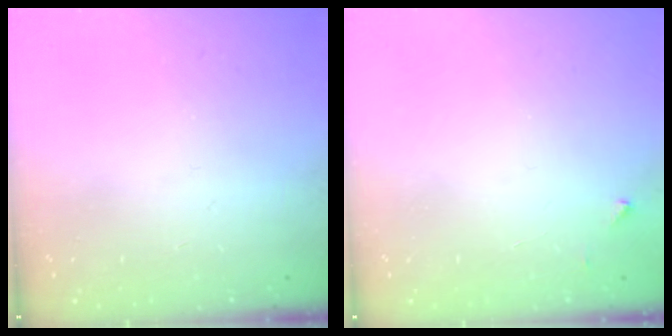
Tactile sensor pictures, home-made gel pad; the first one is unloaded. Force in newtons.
{"total": 2.0, "press": 2.0, "slide": 0.2}